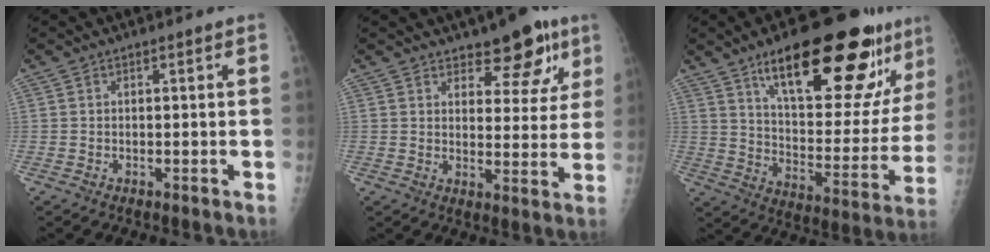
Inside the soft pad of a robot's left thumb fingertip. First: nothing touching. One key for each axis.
{"total": 9.7, "fx": 6.4, "fy": 4.5, "fz": 5.7, "tx": -0.034, "ty": -0.035, "tz": 0.087}
{"total": 27.4, "fx": 16.8, "fy": 8.7, "fz": 19.9, "tx": -0.247, "ty": -0.058, "tz": 0.258}